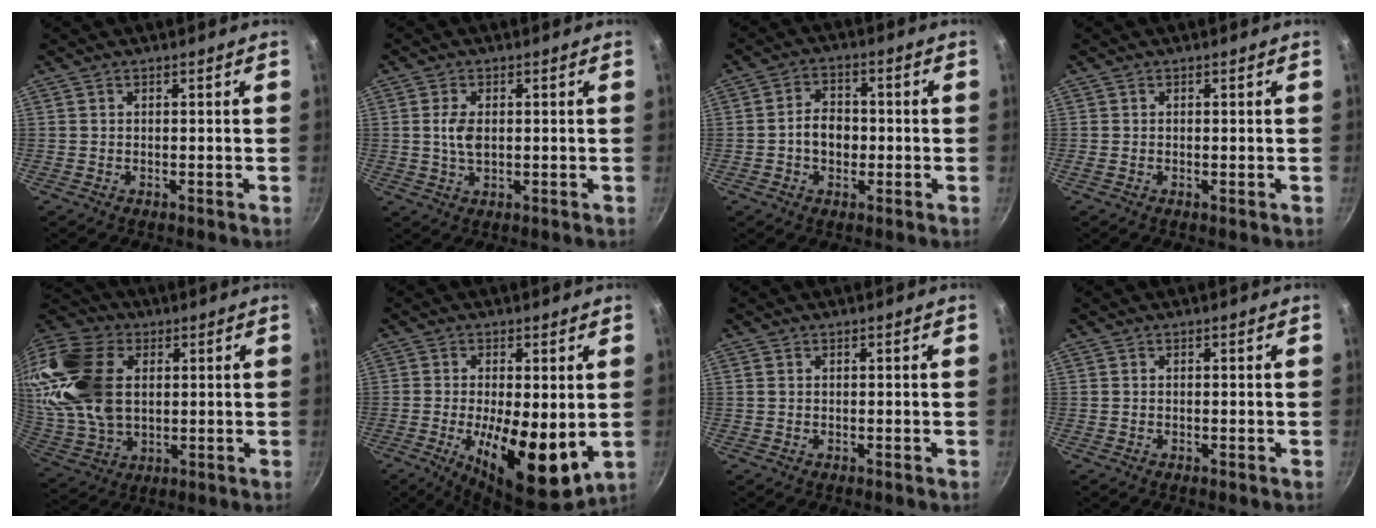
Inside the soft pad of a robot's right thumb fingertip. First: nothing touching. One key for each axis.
{"total": 4.3, "fx": 0.4, "fy": 2.4, "fz": 3.5, "tx": -0.067, "ty": -0.001, "tz": 0.008}
{"total": 6.3, "fx": -0.9, "fy": 4.7, "fz": 4.1, "tx": -0.046, "ty": 0.016, "tz": -0.020}
{"total": 0.0}
{"total": 24.7, "fx": 5.1, "fy": 16.7, "fz": 17.5, "tx": -0.371, "ty": 0.006, "tz": 0.099}
{"total": 14.4, "fx": -2.0, "fy": 5.6, "fz": 13.2, "tx": -0.200, "ty": -0.016, "tz": -0.022}
{"total": 0.5, "fx": 0.1, "fy": 0.3, "fz": 0.4, "tx": -0.008, "ty": 0.001, "tz": 0.002}
{"total": 0.0}